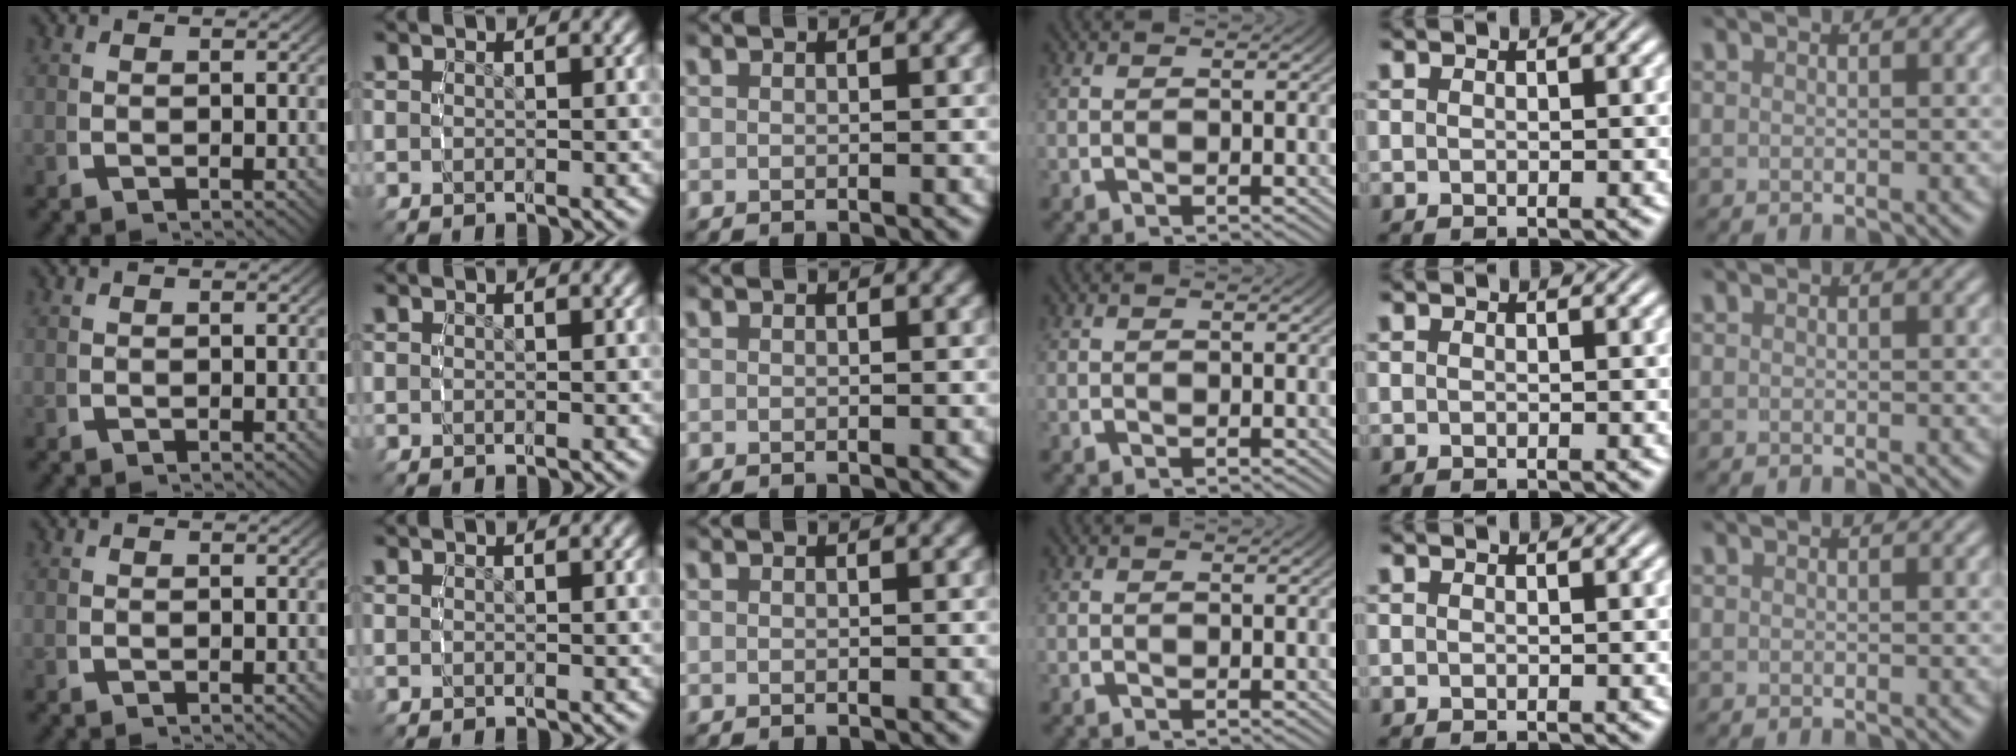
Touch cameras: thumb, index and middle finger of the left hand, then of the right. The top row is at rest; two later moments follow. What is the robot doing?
{"motion": "reach", "object": "paper towel"}